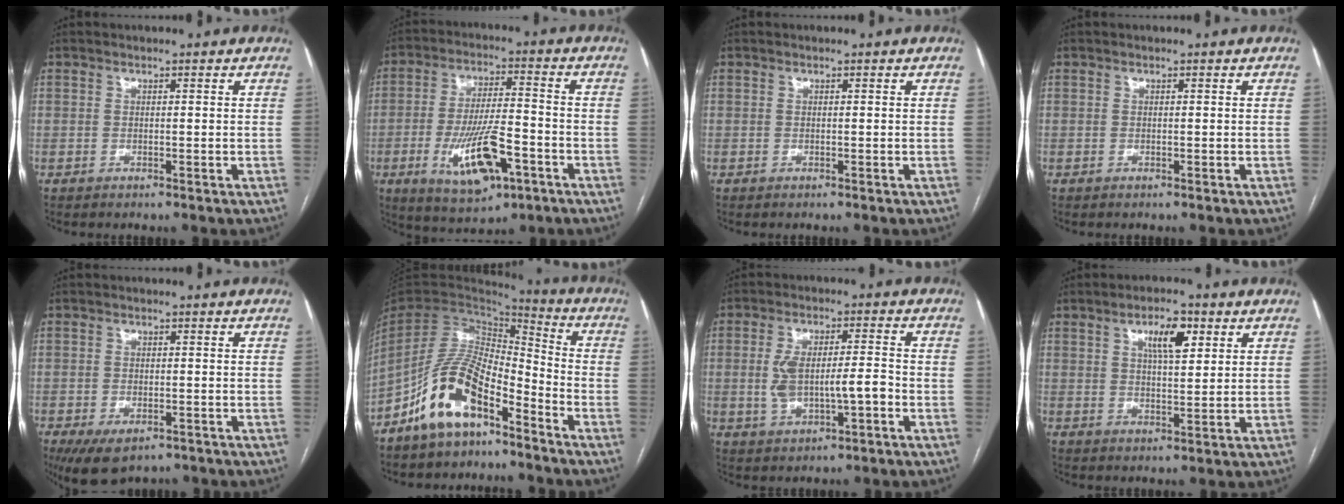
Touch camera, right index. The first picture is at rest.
{"total": 12.9, "force": [-5.0, 4.1, 11.1], "torque": [-0.207, -0.006, -0.076]}
{"total": 0.0}
{"total": 0.0}
{"total": 6.8, "force": [-4.4, 3.4, 3.8], "torque": [-0.063, -0.007, -0.064]}
{"total": 12.5, "force": [-8.0, 4.8, 8.3], "torque": [-0.174, 0.017, -0.150]}
{"total": 7.9, "force": [-1.3, 2.8, 7.3], "torque": [-0.146, 0.017, -0.013]}
{"total": 6.0, "force": [2.7, 2.1, 5.0], "torque": [-0.086, 0.008, 0.045]}